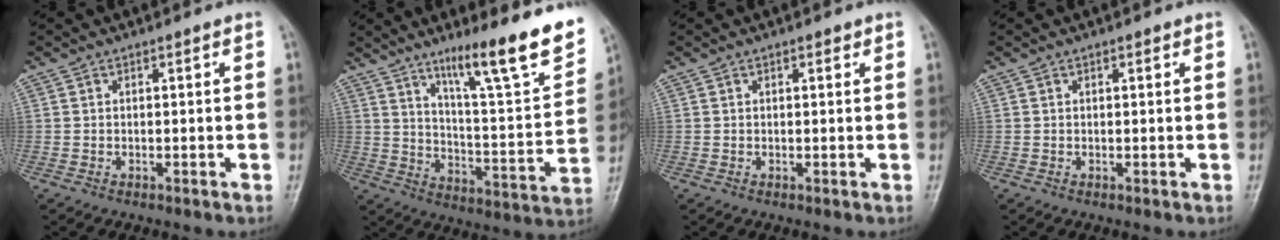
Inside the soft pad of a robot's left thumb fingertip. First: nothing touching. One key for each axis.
{"total": 18.7, "fx": 12.3, "fy": 2.8, "fz": 13.8, "tx": -0.177, "ty": -0.070, "tz": 0.196}
{"total": 0.9, "fx": 0.5, "fy": 0.4, "fz": 0.6, "tx": -0.006, "ty": 0.000, "tz": 0.005}
{"total": 0.7, "fx": 0.3, "fy": 0.3, "fz": 0.5, "tx": -0.008, "ty": 0.000, "tz": 0.004}